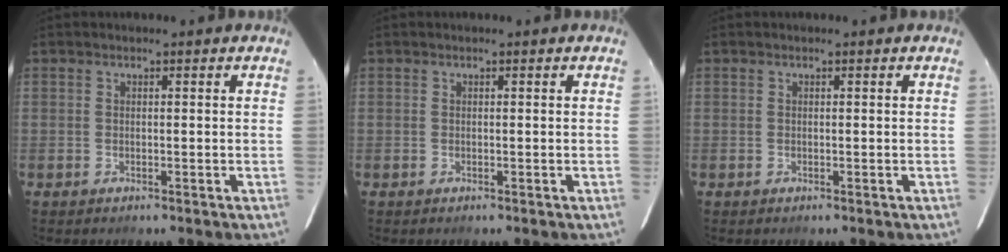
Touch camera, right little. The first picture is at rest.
{"total": 0.0}
{"total": 0.0}